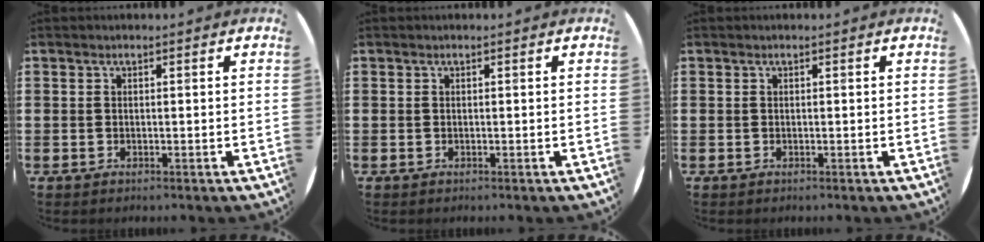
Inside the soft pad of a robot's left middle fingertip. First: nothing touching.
{"total": 0.0}
{"total": 0.0}